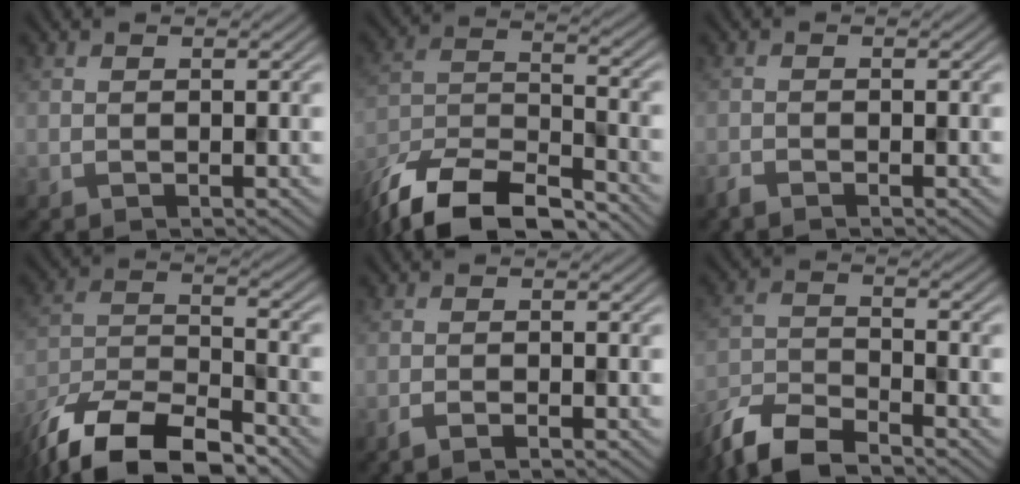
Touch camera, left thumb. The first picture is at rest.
{"total": 13.7, "force": [-11.4, 4.2, 6.4], "torque": [-0.142, -0.016, -0.206]}
{"total": 1.1, "force": [-1.1, 0.1, 0.4], "torque": [-0.008, -0.002, -0.025]}
{"total": 13.4, "force": [-10.4, 4.6, 7.2], "torque": [-0.146, -0.015, -0.197]}
{"total": 1.4, "force": [-1.0, 0.1, 1.0], "torque": [-0.017, 0.002, -0.022]}
{"total": 8.1, "force": [-7.0, 2.1, 3.5], "torque": [-0.078, -0.012, -0.150]}